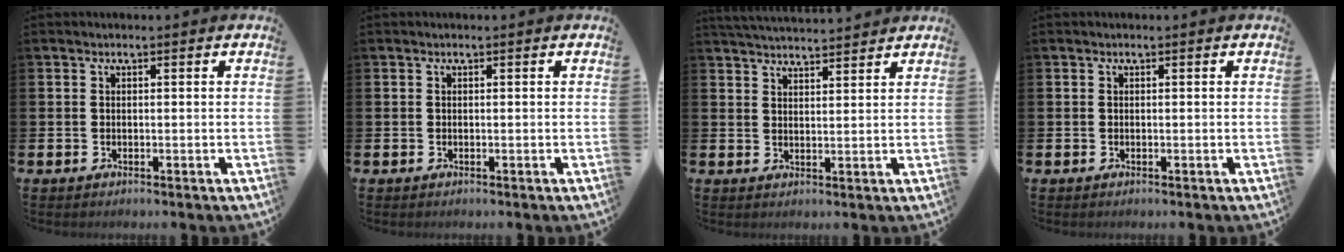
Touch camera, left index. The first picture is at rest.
{"total": 0.0}
{"total": 4.0, "force": [4.0, 0.0, 0.2], "torque": [-0.013, -0.020, 0.073]}
{"total": 0.0}